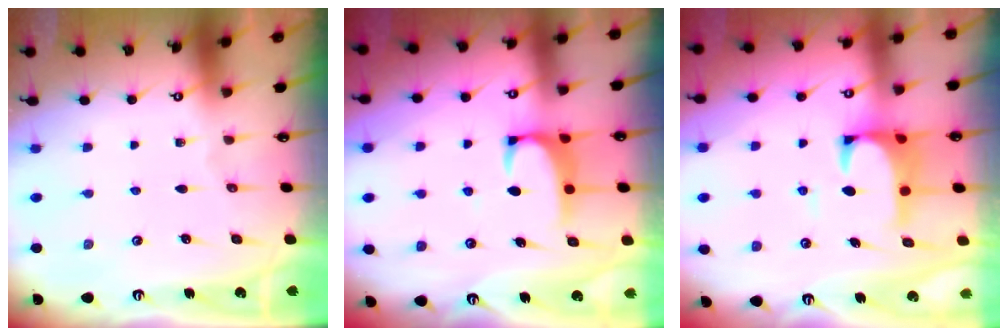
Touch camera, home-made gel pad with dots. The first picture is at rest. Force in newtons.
{"total": 1.8, "press": 1.7, "slide": 0.6}
{"total": 3.9, "press": 3.7, "slide": 1.0}